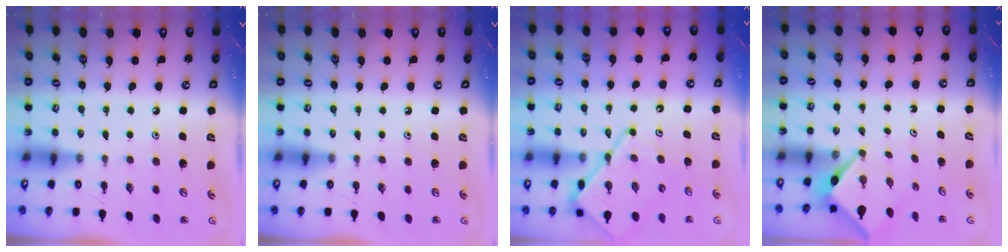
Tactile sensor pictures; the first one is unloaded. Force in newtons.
{"total": 0.0}
{"total": 11.5, "press": 11.5, "slide": 1.3}
{"total": 3.9, "press": 3.9, "slide": 0.2}